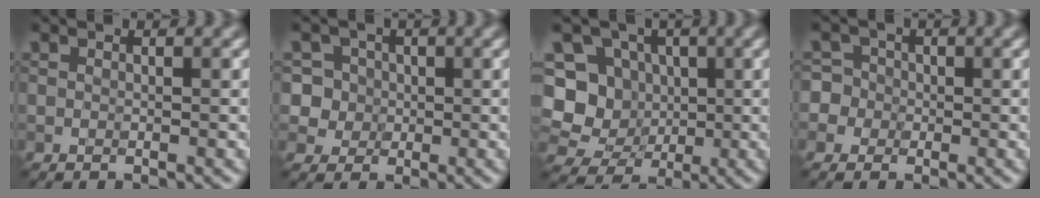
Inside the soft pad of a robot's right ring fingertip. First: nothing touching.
{"total": 6.1, "force": [1.6, 5.6, 1.9], "torque": [-0.028, 0.035, 0.006]}
{"total": 10.9, "force": [0.0, 10.2, 3.7], "torque": [-0.085, 0.028, -0.030]}
{"total": 4.9, "force": [-0.6, 4.7, 1.2], "torque": [-0.007, 0.027, -0.039]}